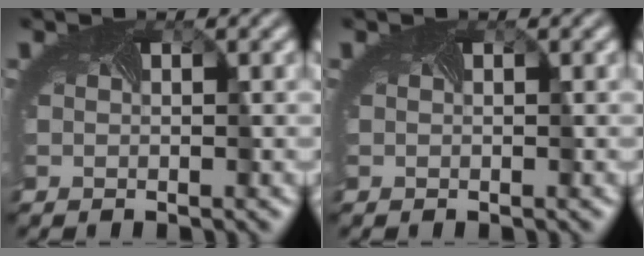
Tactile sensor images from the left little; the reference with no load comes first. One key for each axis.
{"total": 0.0}